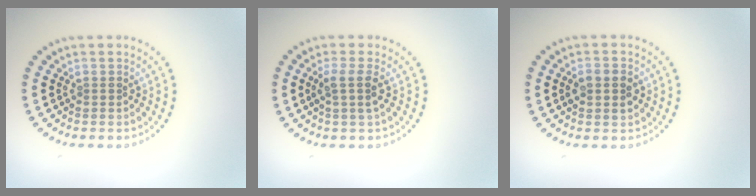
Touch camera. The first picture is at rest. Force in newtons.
{"total": 1.9, "press": 1.5, "slide": 1.1}
{"total": 2.1, "press": 2.1, "slide": 0.1}